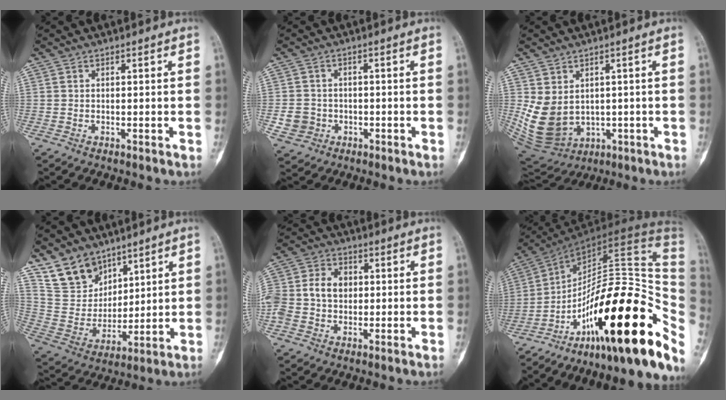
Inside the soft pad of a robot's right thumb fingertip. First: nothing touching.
{"total": 4.5, "force": [-1.1, 4.2, 1.1], "torque": [-0.005, 0.009, -0.016]}
{"total": 11.0, "force": [0.2, 8.7, 6.8], "torque": [-0.114, -0.006, 0.039]}
{"total": 12.0, "force": [8.8, 7.5, 3.3], "torque": [-0.033, -0.058, 0.188]}
{"total": 11.3, "force": [0.0, 8.8, 7.1], "torque": [-0.145, 0.029, -0.002]}
{"total": 31.7, "force": [-11.0, 11.1, 27.6], "torque": [-0.329, 0.091, -0.163]}